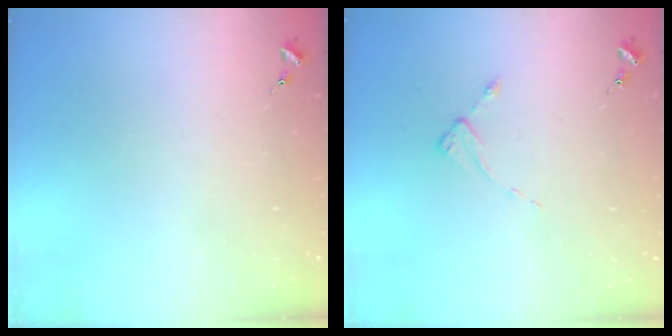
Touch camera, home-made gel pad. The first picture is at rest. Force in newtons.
{"total": 2.1, "press": 2.0, "slide": 0.4}